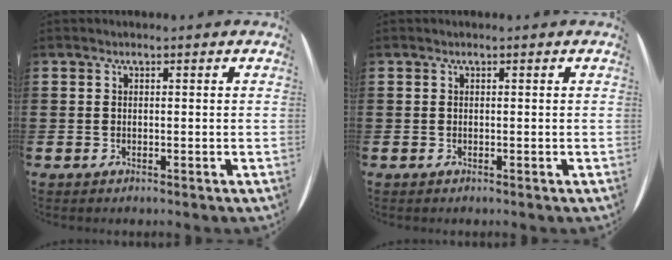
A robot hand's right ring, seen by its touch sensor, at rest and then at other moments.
{"total": 0.0}